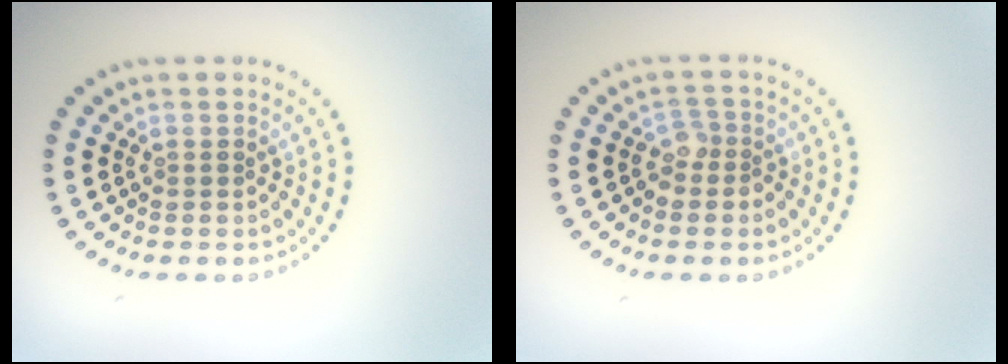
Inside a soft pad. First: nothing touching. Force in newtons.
{"total": 1.6, "press": 1.3, "slide": 0.9}